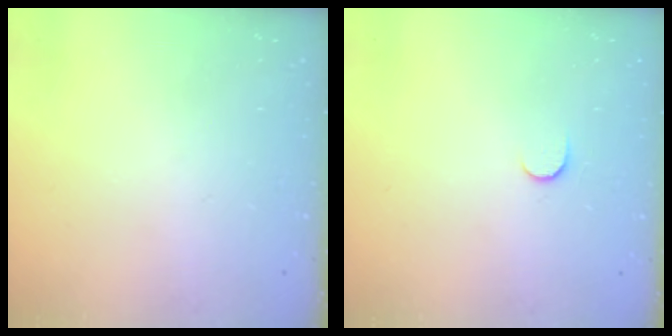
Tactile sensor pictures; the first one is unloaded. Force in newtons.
{"total": 3.4, "press": 3.4, "slide": 0.4}